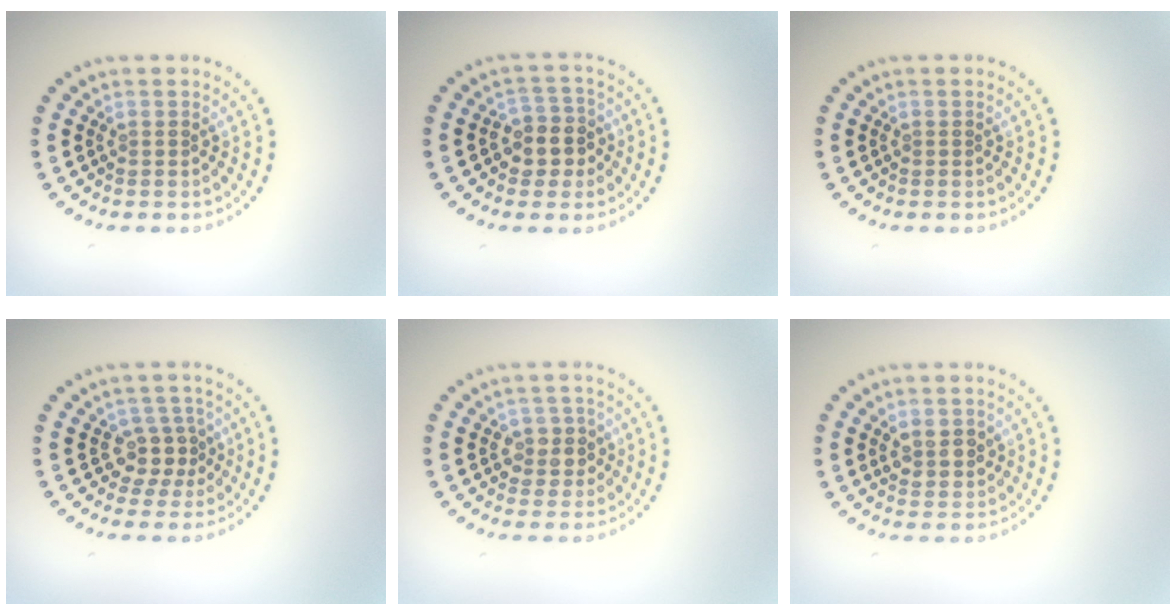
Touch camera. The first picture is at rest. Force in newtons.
{"total": 3.1, "press": 2.8, "slide": 1.3}
{"total": 0.0}
{"total": 2.7, "press": 2.1, "slide": 1.8}
{"total": 2.3, "press": 2.1, "slide": 0.8}
{"total": 2.2, "press": 2.0, "slide": 0.7}